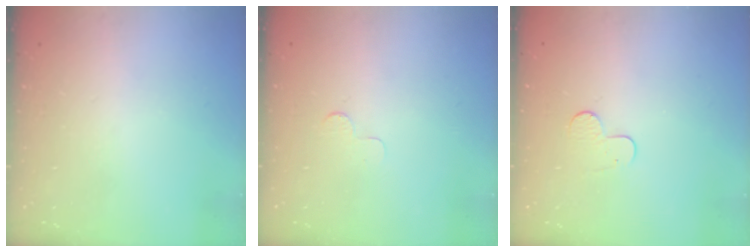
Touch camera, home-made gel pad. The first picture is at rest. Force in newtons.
{"total": 2.5, "press": 2.5, "slide": 0.2}
{"total": 4.9, "press": 4.8, "slide": 0.5}